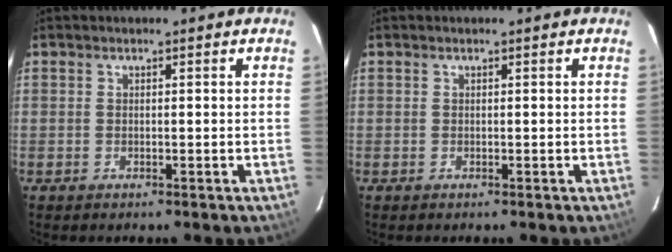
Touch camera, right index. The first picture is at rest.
{"total": 0.0}